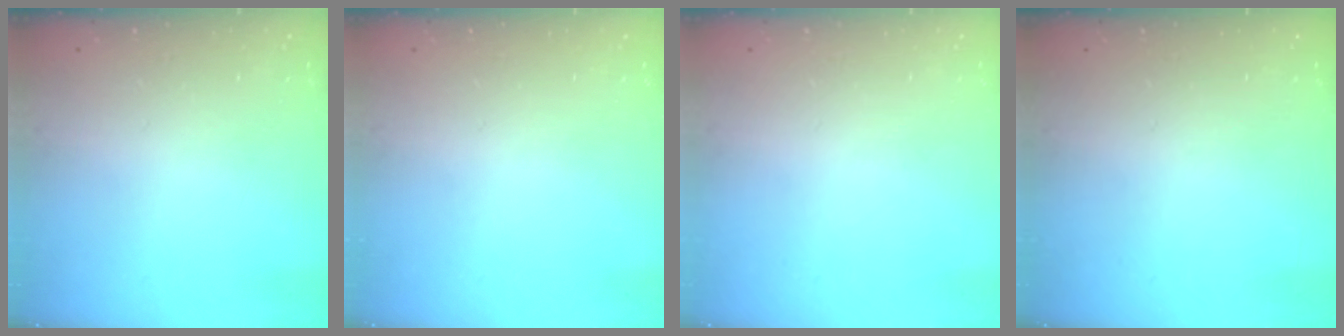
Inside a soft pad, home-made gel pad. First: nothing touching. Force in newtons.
{"total": 0.0}
{"total": 0.0}
{"total": 0.0}